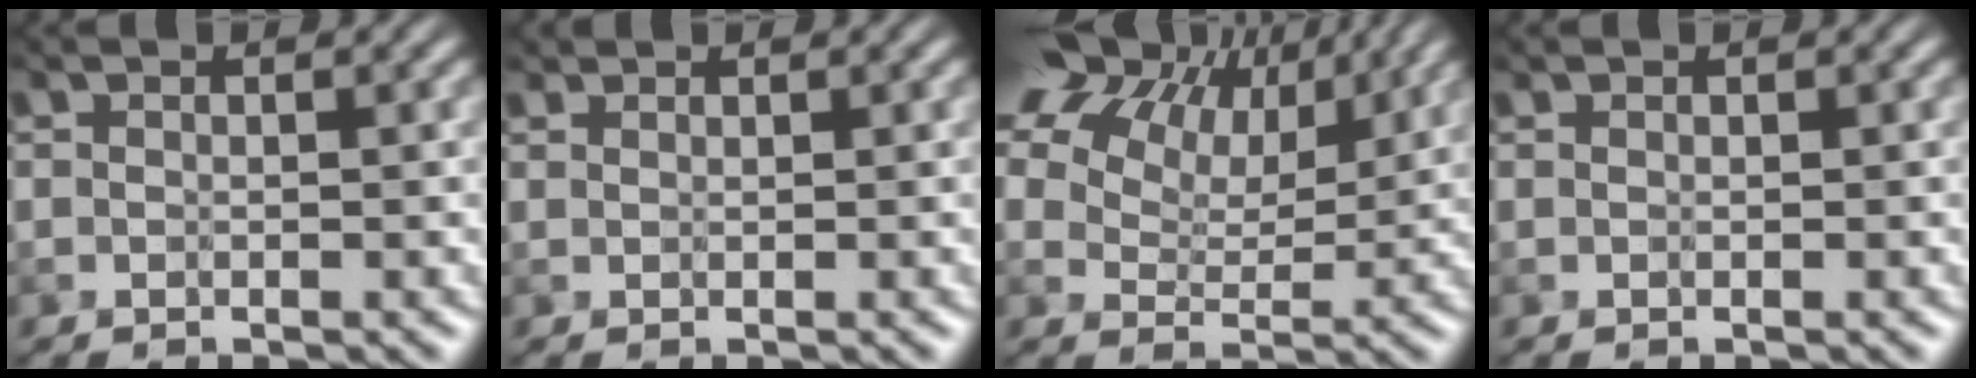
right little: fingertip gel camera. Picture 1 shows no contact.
{"total": 0.9, "force": [0.9, 0.2, 0.2], "torque": [-0.005, 0.000, 0.014]}
{"total": 17.9, "force": [10.5, 10.7, 9.9], "torque": [-0.205, 0.054, 0.191]}
{"total": 0.0}